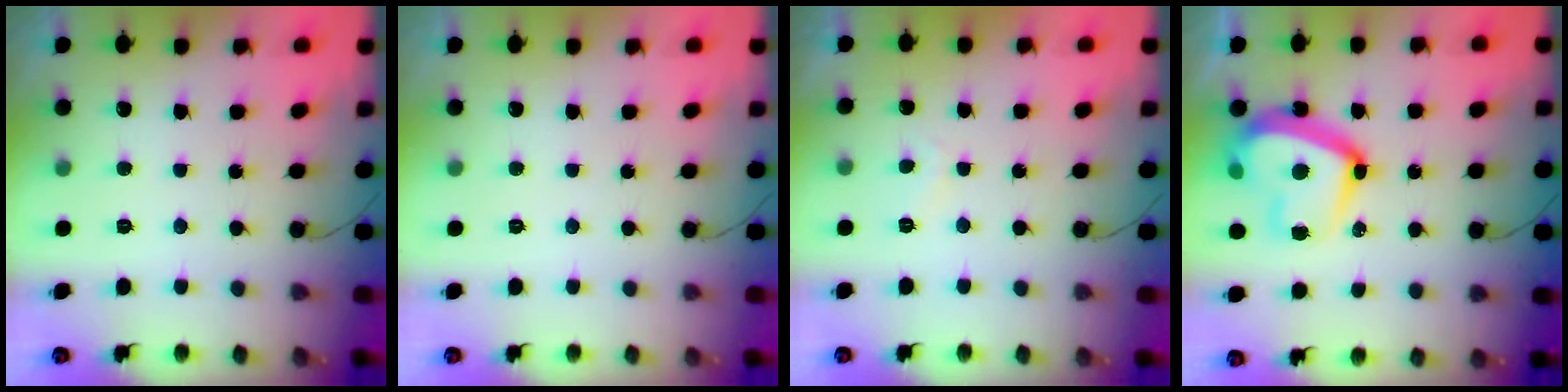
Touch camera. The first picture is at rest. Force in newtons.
{"total": 0.0}
{"total": 1.4, "press": 1.3, "slide": 0.5}
{"total": 18.5, "press": 18.5, "slide": 1.3}